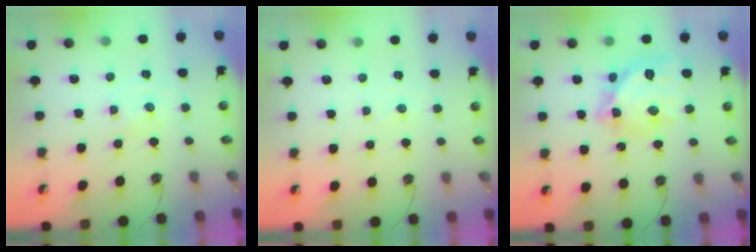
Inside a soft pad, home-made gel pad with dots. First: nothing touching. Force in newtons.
{"total": 1.4, "press": 1.4, "slide": 0.2}
{"total": 17.4, "press": 17.3, "slide": 1.5}